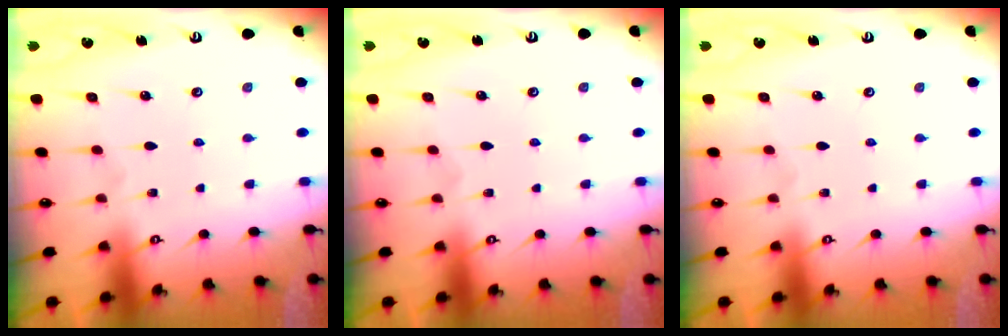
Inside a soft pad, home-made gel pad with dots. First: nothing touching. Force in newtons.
{"total": 0.0}
{"total": 0.0}